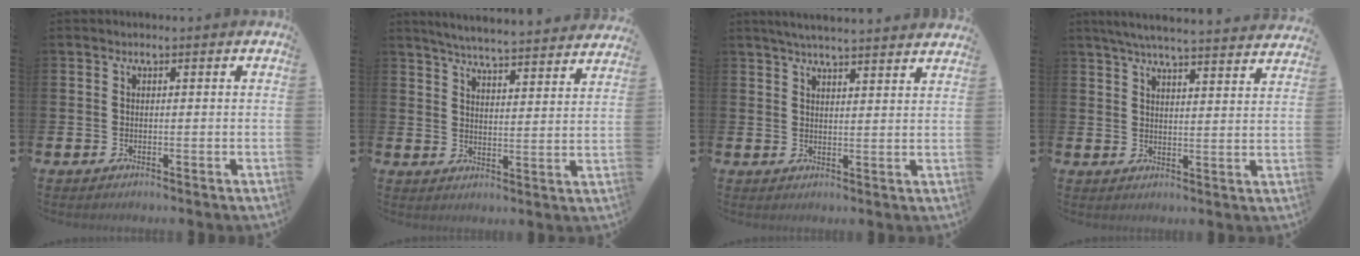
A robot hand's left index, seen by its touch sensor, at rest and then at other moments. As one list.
[{"total": 5.6, "force": [5.5, -0.1, 1.0], "torque": [-0.034, -0.044, 0.095]}, {"total": 4.4, "force": [4.3, -0.3, 1.0], "torque": [-0.026, -0.021, 0.076]}, {"total": 5.8, "force": [5.6, -0.1, 1.6], "torque": [-0.045, -0.032, 0.099]}]